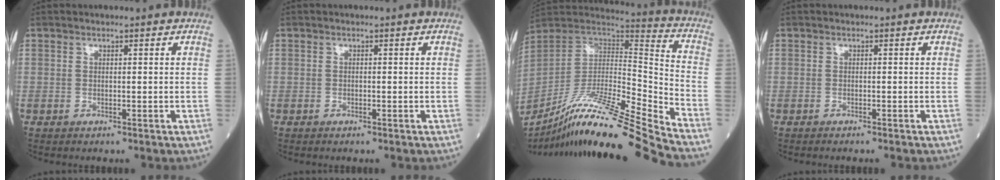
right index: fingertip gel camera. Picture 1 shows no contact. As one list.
[{"total": 0.0}, {"total": 23.6, "force": [-20.0, -2.2, 12.2], "torque": [-0.212, -0.025, -0.354]}, {"total": 1.7, "force": [-1.5, -0.1, 0.7], "torque": [-0.008, 0.001, -0.018]}]